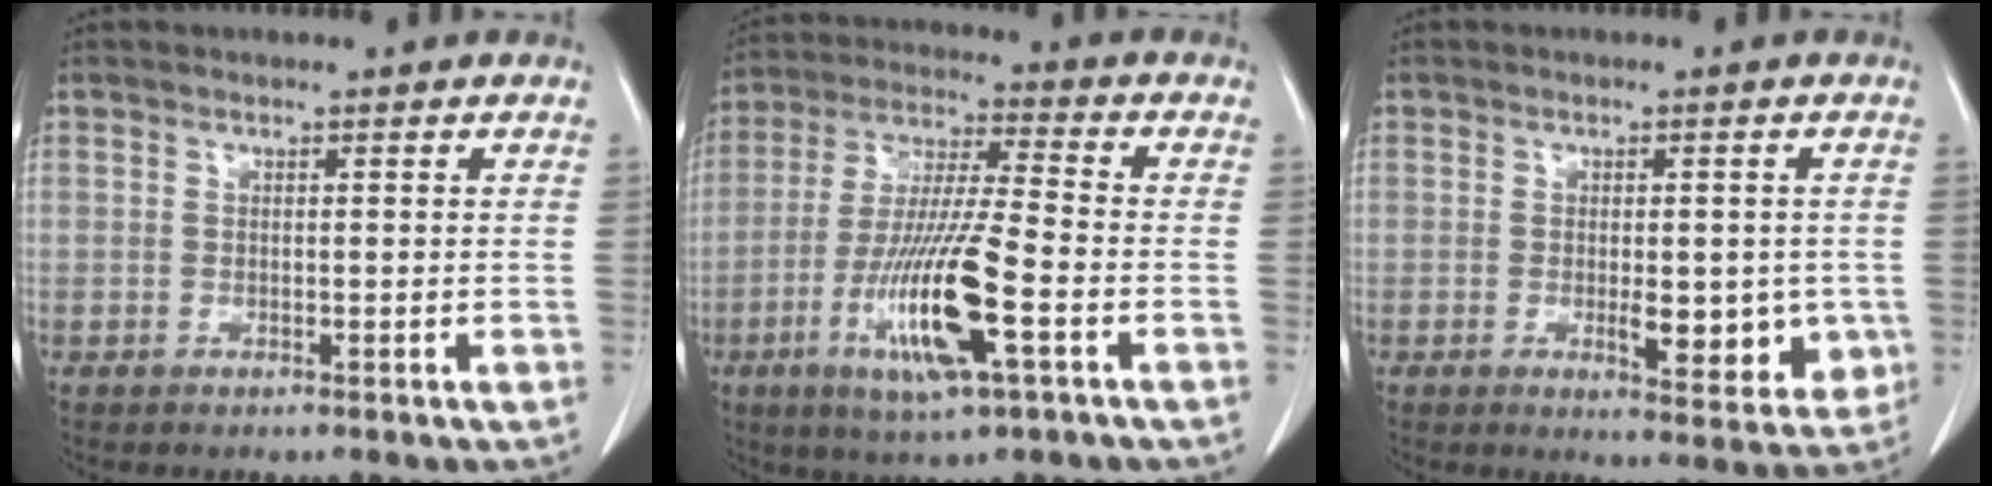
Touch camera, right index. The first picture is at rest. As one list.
[{"total": 15.1, "force": [-5.3, 1.1, 14.1], "torque": [-0.281, -0.022, -0.097]}, {"total": 7.6, "force": [-1.4, 3.0, 6.9], "torque": [-0.078, -0.010, -0.012]}]